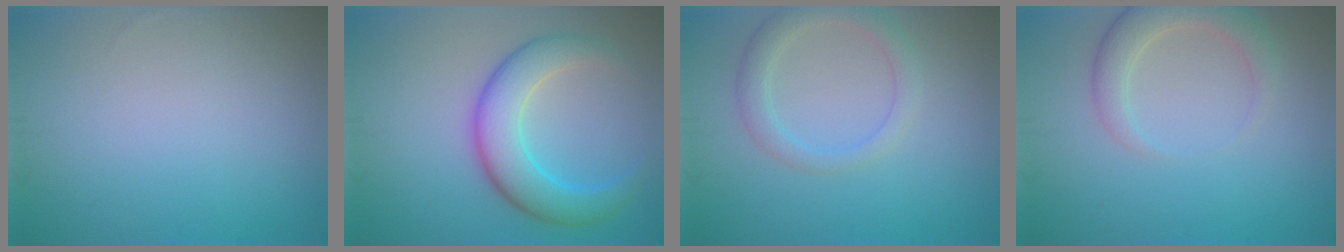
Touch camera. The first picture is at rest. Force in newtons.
{"total": 6.1, "press": 6.1, "slide": 0.2}
{"total": 2.9, "press": 2.9, "slide": 0.1}
{"total": 3.5, "press": 3.5, "slide": 0.4}